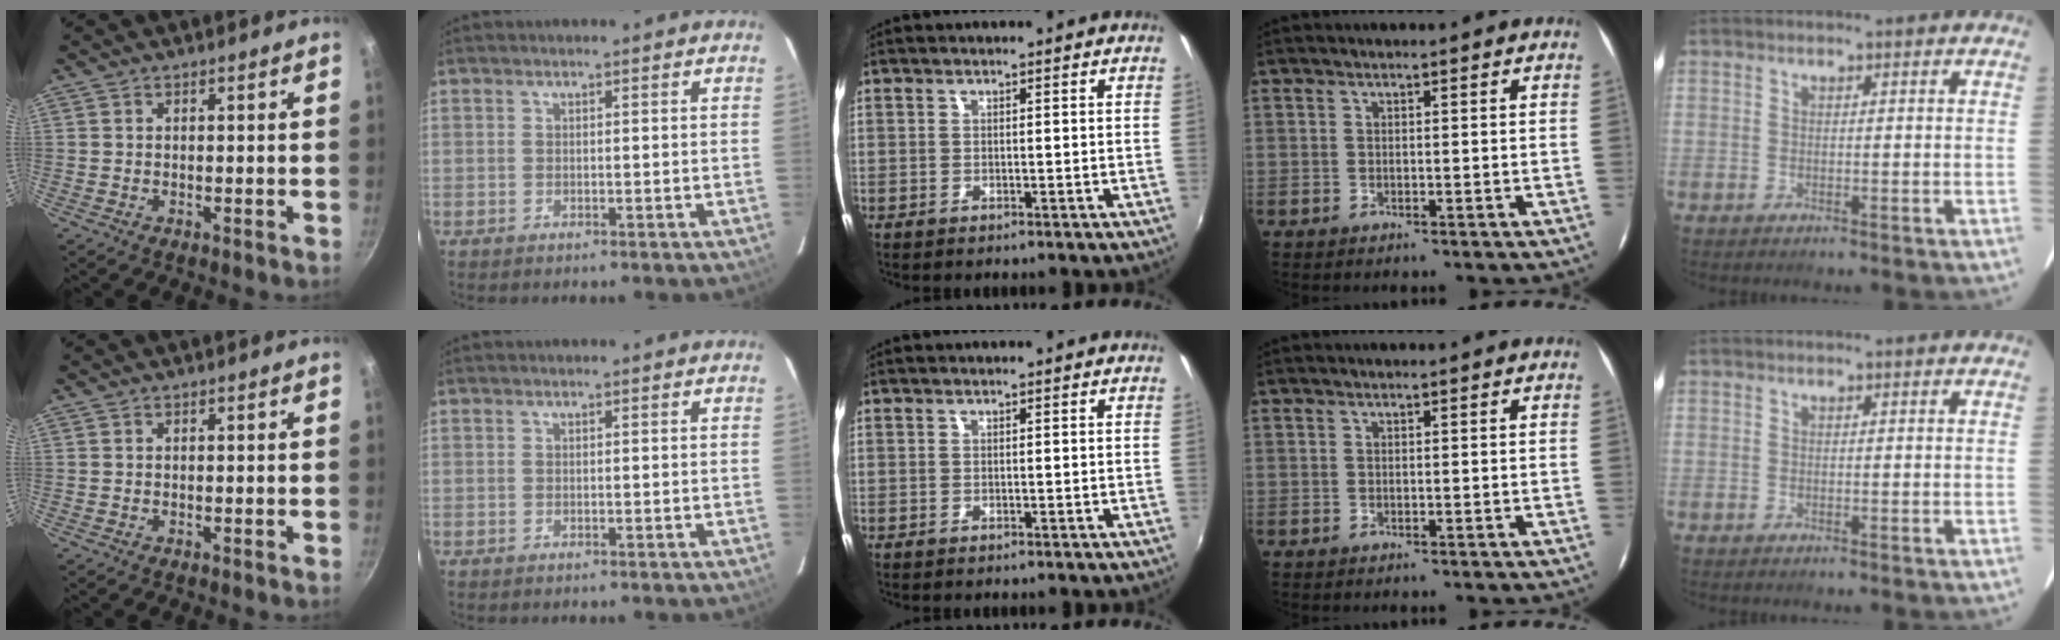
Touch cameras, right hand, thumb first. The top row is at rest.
{}